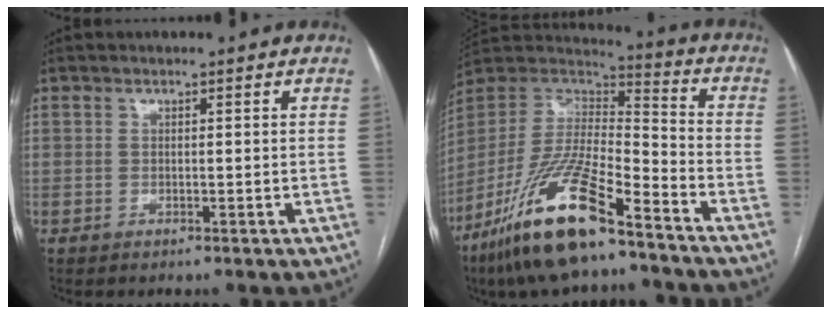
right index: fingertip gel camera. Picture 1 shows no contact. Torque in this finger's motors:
{"motor_torque": [-0.17, -0.38, -0.36, -0.21]}